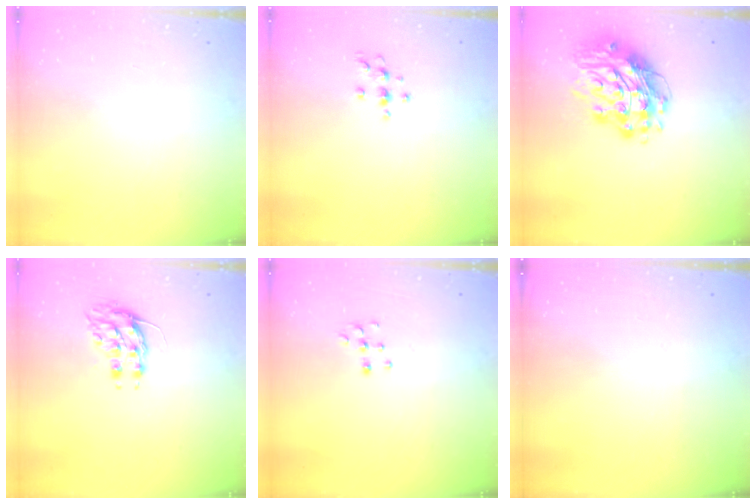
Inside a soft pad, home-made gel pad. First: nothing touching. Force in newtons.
{"total": 3.7, "press": 3.6, "slide": 0.5}
{"total": 15.8, "press": 15.7, "slide": 1.7}
{"total": 8.1, "press": 8.1, "slide": 0.7}
{"total": 5.8, "press": 5.8, "slide": 0.4}
{"total": 0.0}